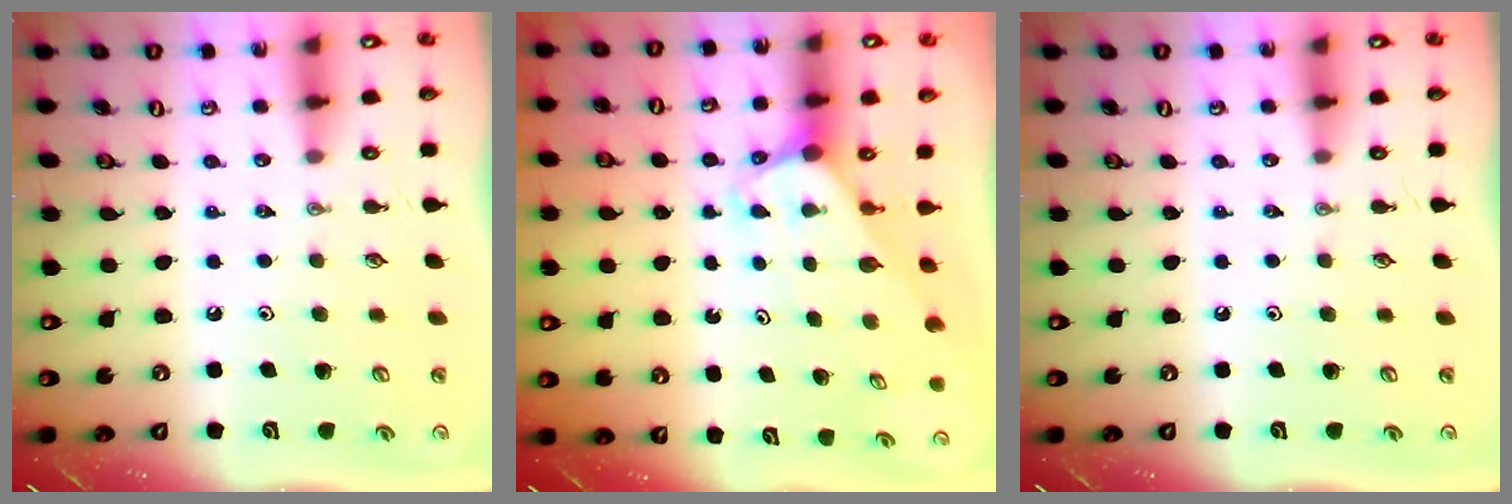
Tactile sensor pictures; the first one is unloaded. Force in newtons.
{"total": 3.0, "press": 3.0, "slide": 0.1}
{"total": 0.0}